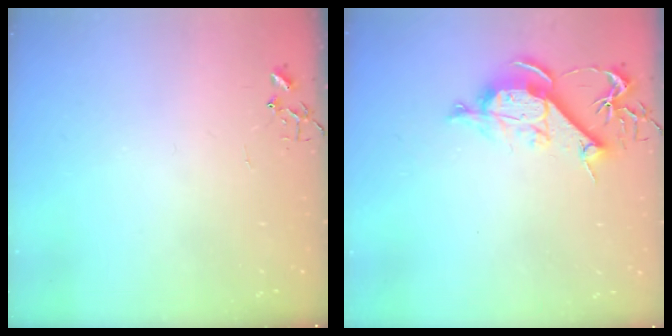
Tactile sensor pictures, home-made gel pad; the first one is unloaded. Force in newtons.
{"total": 9.9, "press": 9.9, "slide": 0.6}